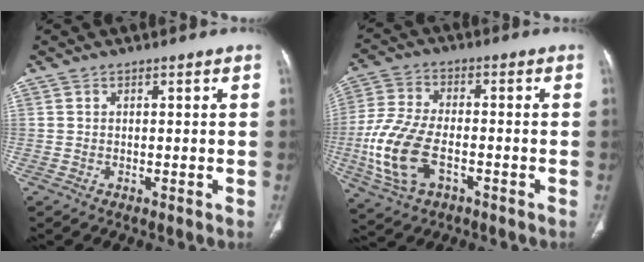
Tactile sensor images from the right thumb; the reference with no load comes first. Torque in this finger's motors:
{"motor_torque": [0.11, 0.61, 1.41, -0.25, 0.13]}